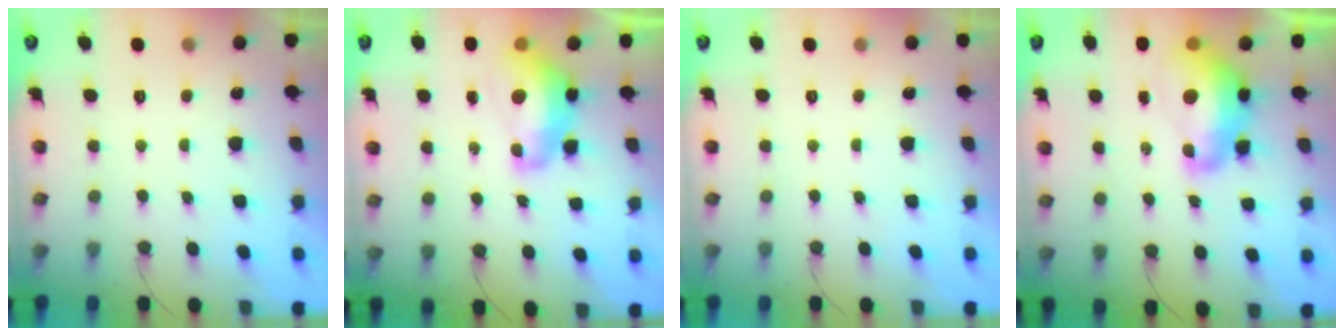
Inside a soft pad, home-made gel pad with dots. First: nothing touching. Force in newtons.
{"total": 12.2, "press": 12.1, "slide": 1.0}
{"total": 0.0}
{"total": 14.1, "press": 14.0, "slide": 1.6}